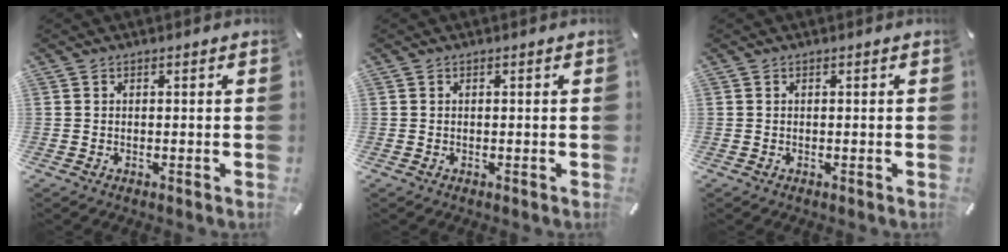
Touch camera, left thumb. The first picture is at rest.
{"total": 0.0}
{"total": 0.0}